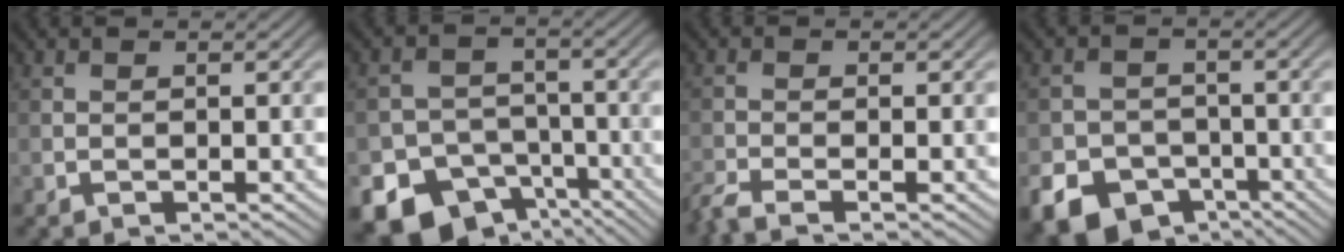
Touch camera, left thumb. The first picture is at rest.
{"total": 12.1, "force": [-7.7, 8.6, 3.7], "torque": [-0.073, -0.029, -0.127]}
{"total": 3.0, "force": [-2.4, 0.3, 1.9], "torque": [-0.039, -0.007, -0.057]}
{"total": 11.5, "force": [-6.8, 8.6, 3.4], "torque": [-0.070, -0.044, -0.130]}